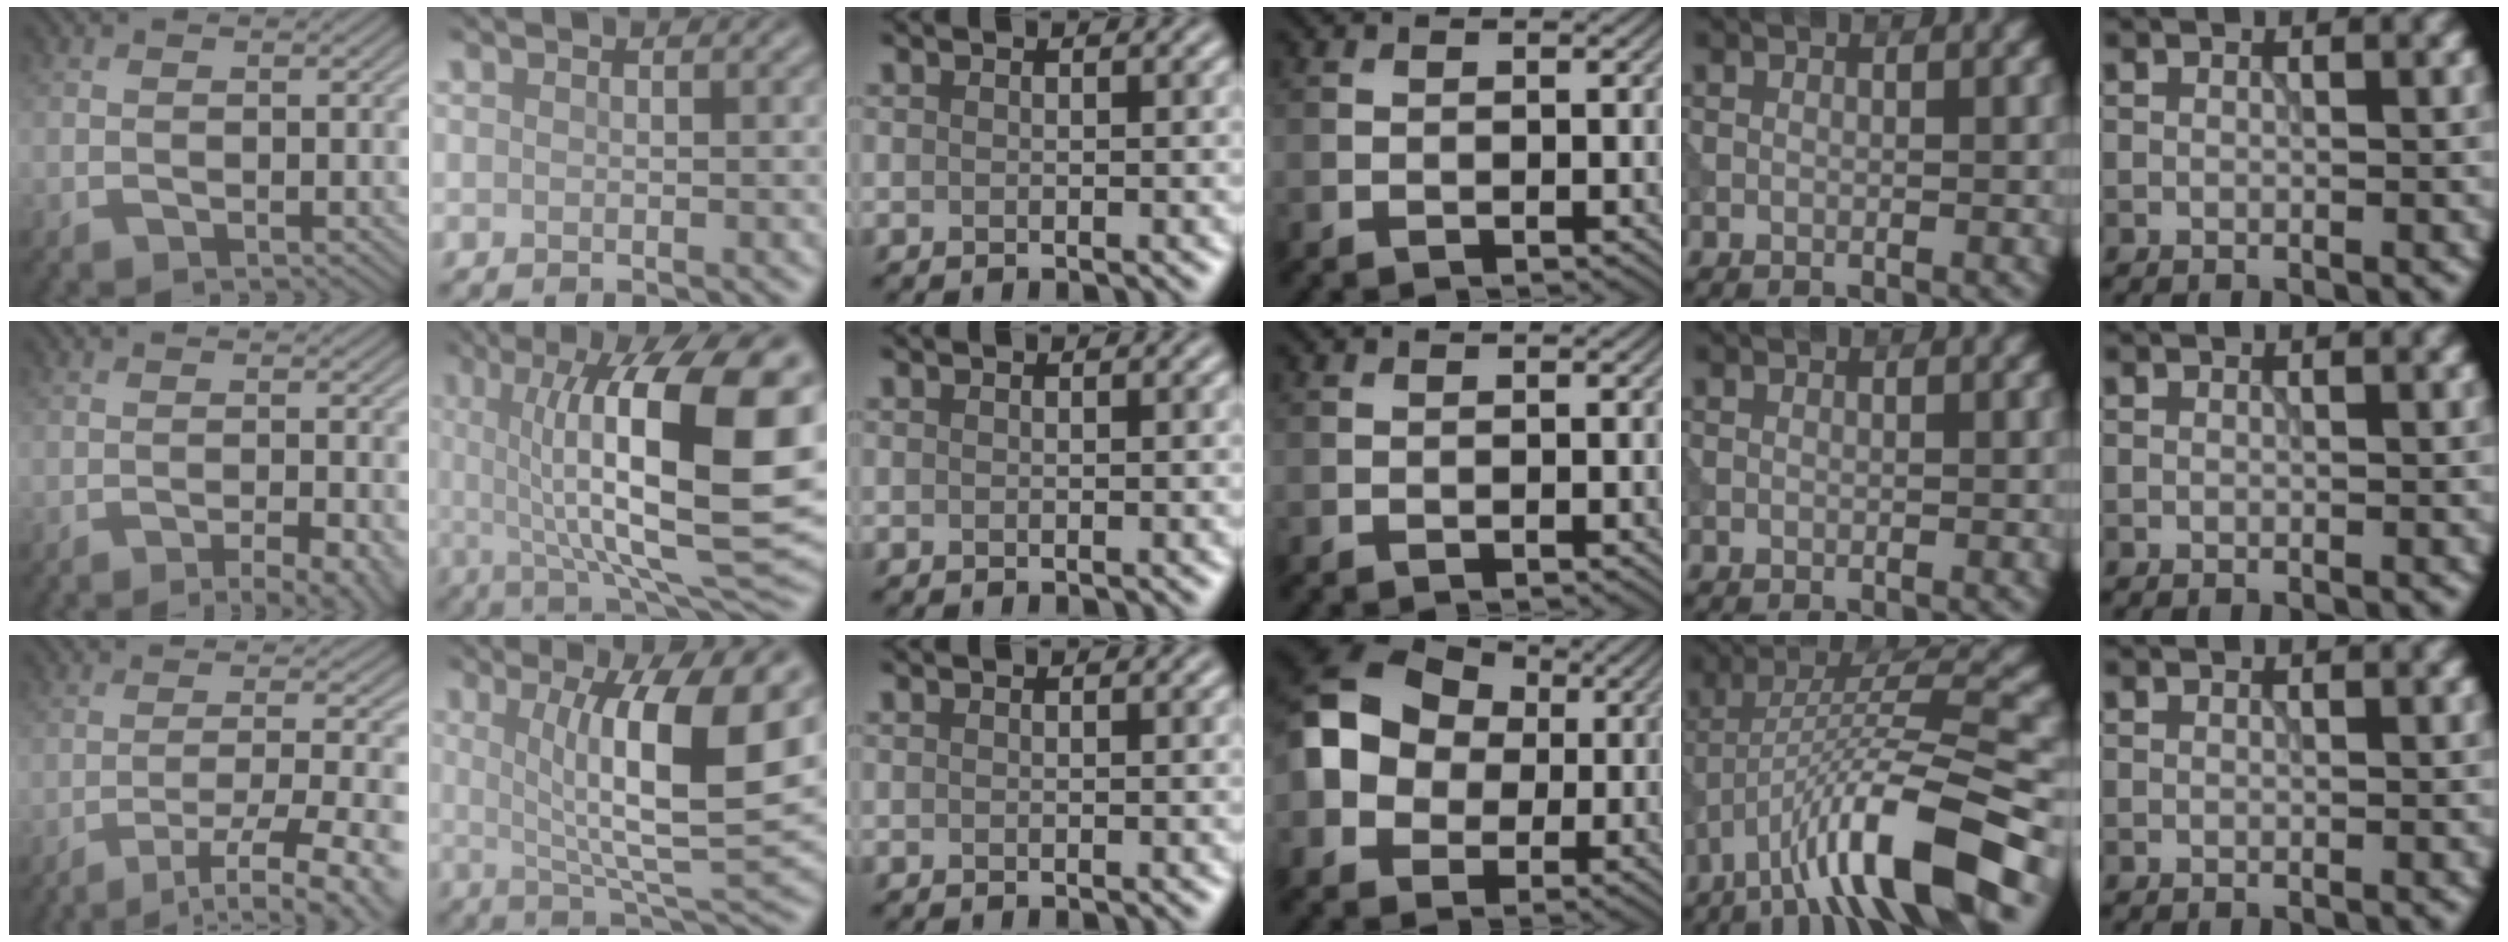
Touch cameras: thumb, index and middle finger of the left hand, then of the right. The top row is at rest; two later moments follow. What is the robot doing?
{"motion": "extract", "object": "tissue"}